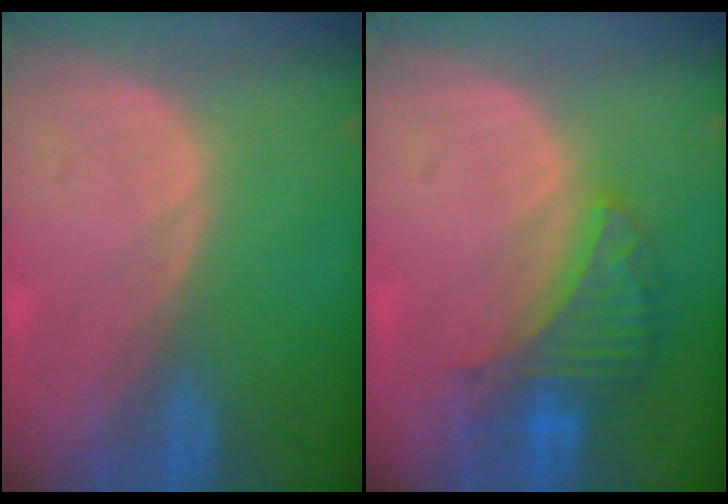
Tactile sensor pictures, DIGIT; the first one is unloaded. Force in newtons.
{"total": 6.6, "press": 6.2, "slide": 2.4}